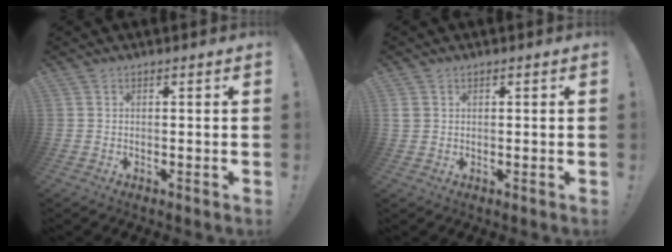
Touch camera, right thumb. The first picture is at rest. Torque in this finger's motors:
{"motor_torque": [0.21, -0.19, 0.26, 0.01, 0.00]}